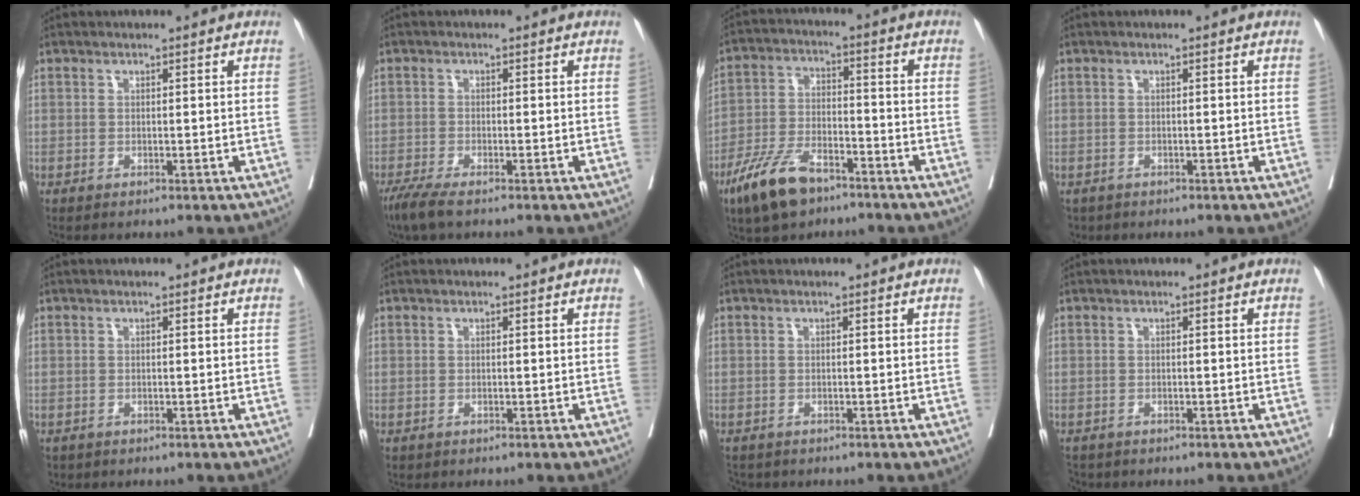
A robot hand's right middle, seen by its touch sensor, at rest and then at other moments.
{"total": 4.0, "force": [-3.0, 0.5, 2.6], "torque": [-0.049, -0.011, -0.056]}
{"total": 10.1, "force": [-7.0, 3.9, 6.2], "torque": [-0.132, -0.007, -0.135]}
{"total": 2.4, "force": [-1.8, 1.6, 0.4], "torque": [-0.009, -0.002, -0.030]}
{"total": 0.9, "force": [-0.7, 0.6, 0.1], "torque": [-0.011, 0.000, -0.010]}
{"total": 0.0}
{"total": 2.8, "force": [-2.4, 1.4, 0.5], "torque": [-0.010, -0.003, -0.037]}
{"total": 2.7, "force": [-2.3, 1.3, 0.4], "torque": [-0.009, -0.004, -0.039]}